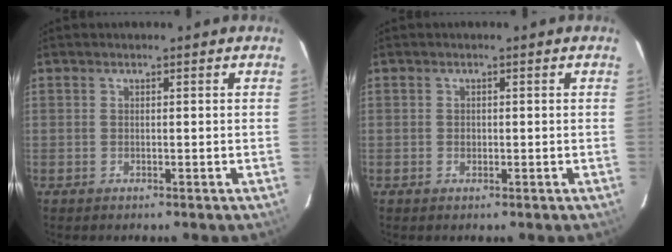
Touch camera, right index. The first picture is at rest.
{"total": 0.8, "force": [-0.1, 0.7, 0.3], "torque": [-0.001, 0.001, -0.002]}